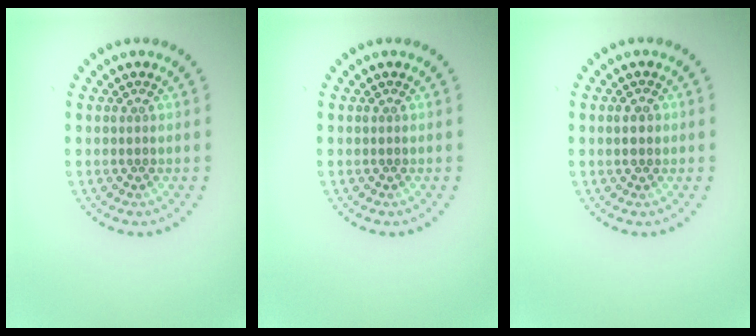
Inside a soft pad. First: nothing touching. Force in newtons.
{"total": 0.0}
{"total": 1.7, "press": 1.7, "slide": 0.1}